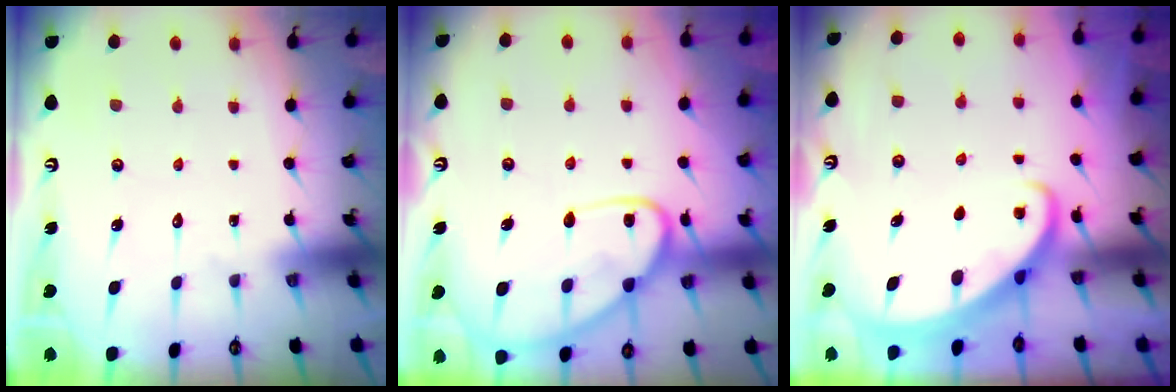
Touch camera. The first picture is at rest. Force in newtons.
{"total": 15.4, "press": 15.4, "slide": 1.3}
{"total": 2.0, "press": 2.0, "slide": 0.2}